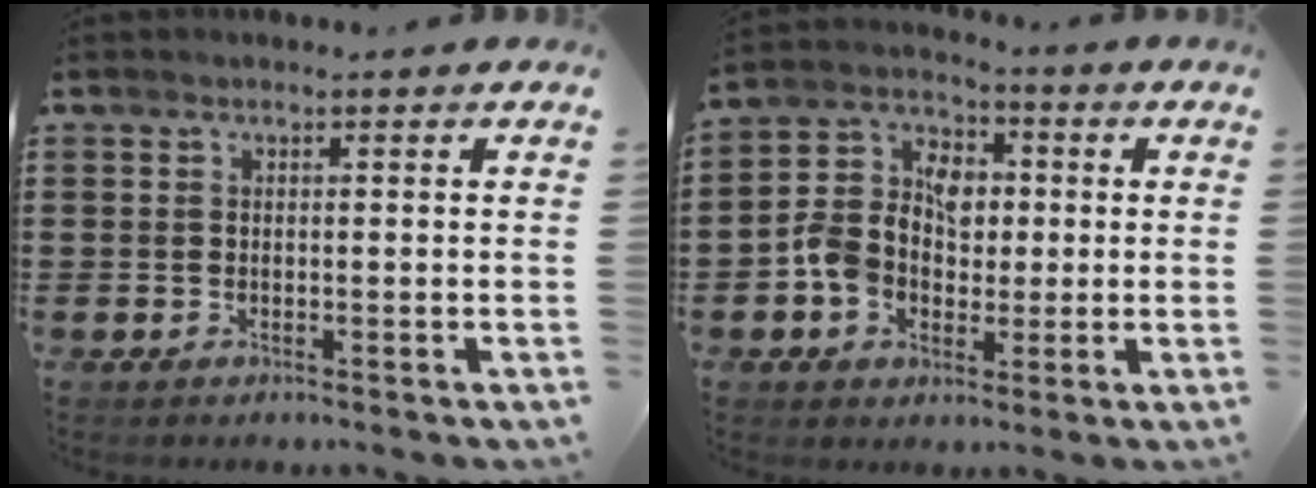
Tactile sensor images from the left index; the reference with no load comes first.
{"total": 8.1, "force": [-0.8, 6.7, 4.4], "torque": [-0.117, 0.020, -0.020]}